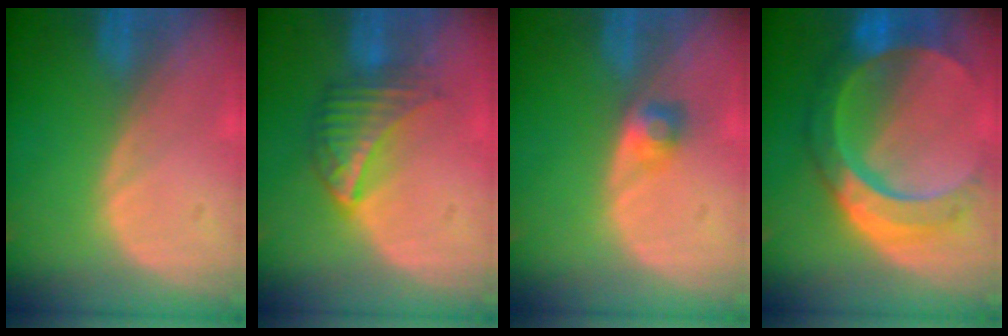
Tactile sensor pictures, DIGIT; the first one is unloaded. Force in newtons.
{"total": 6.4, "press": 5.9, "slide": 2.3}
{"total": 2.5, "press": 2.3, "slide": 1.0}
{"total": 10.4, "press": 10.3, "slide": 1.0}